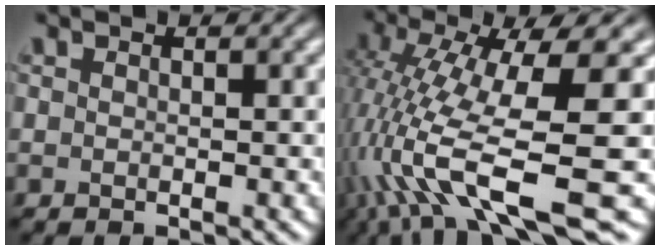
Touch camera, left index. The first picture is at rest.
{"total": 13.3, "force": [-3.9, 3.1, 12.3], "torque": [-0.239, -0.001, -0.057]}